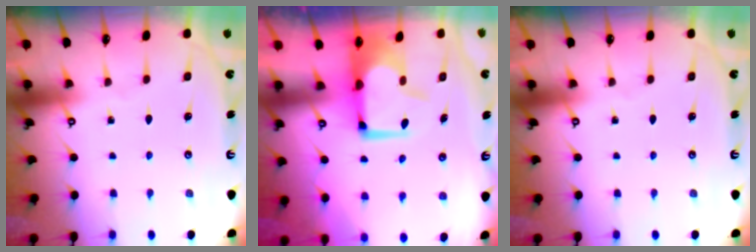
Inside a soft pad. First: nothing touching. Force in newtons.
{"total": 7.6, "press": 7.6, "slide": 0.4}
{"total": 0.0}